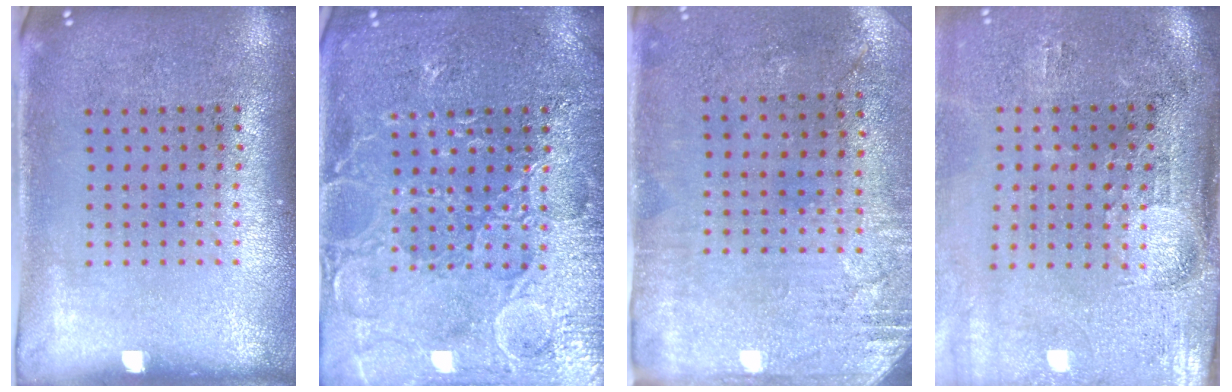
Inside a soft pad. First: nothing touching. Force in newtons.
{"total": 5.9, "press": 5.9, "slide": 0.7}
{"total": 2.8, "press": 2.3, "slide": 1.6}
{"total": 4.6, "press": 3.8, "slide": 2.6}